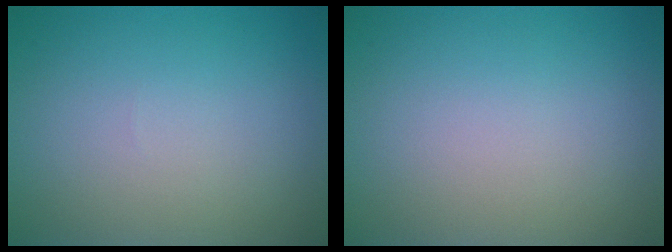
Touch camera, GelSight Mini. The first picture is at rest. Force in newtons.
{"total": 0.0}